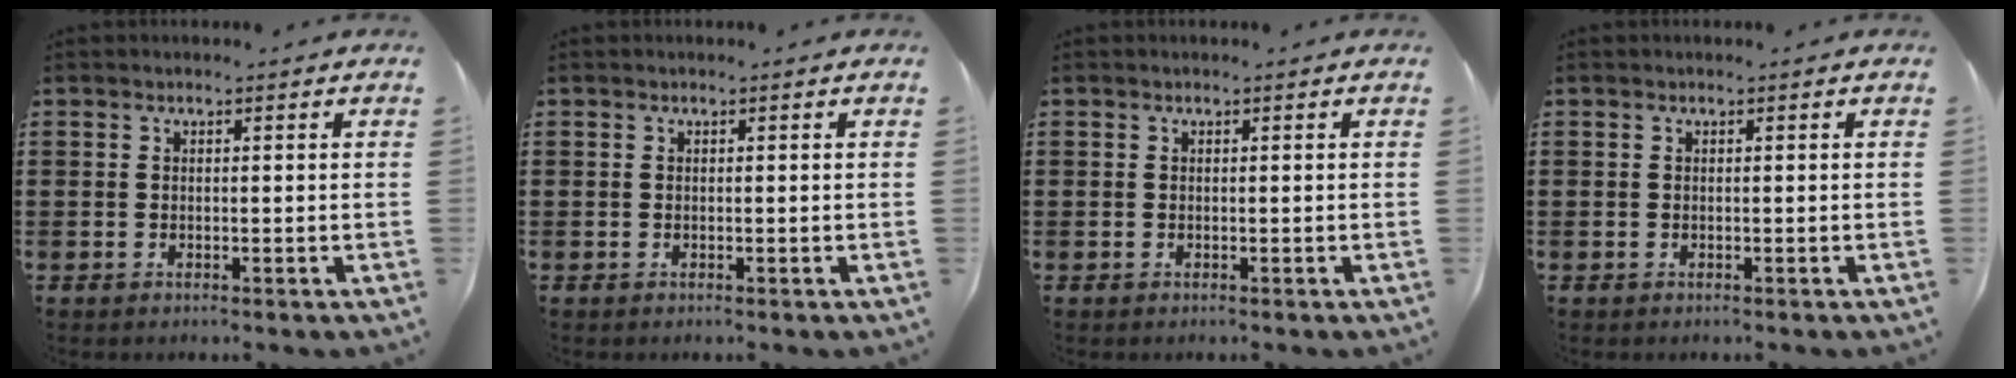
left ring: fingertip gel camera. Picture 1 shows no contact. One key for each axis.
{"total": 0.0}
{"total": 0.0}
{"total": 0.0}